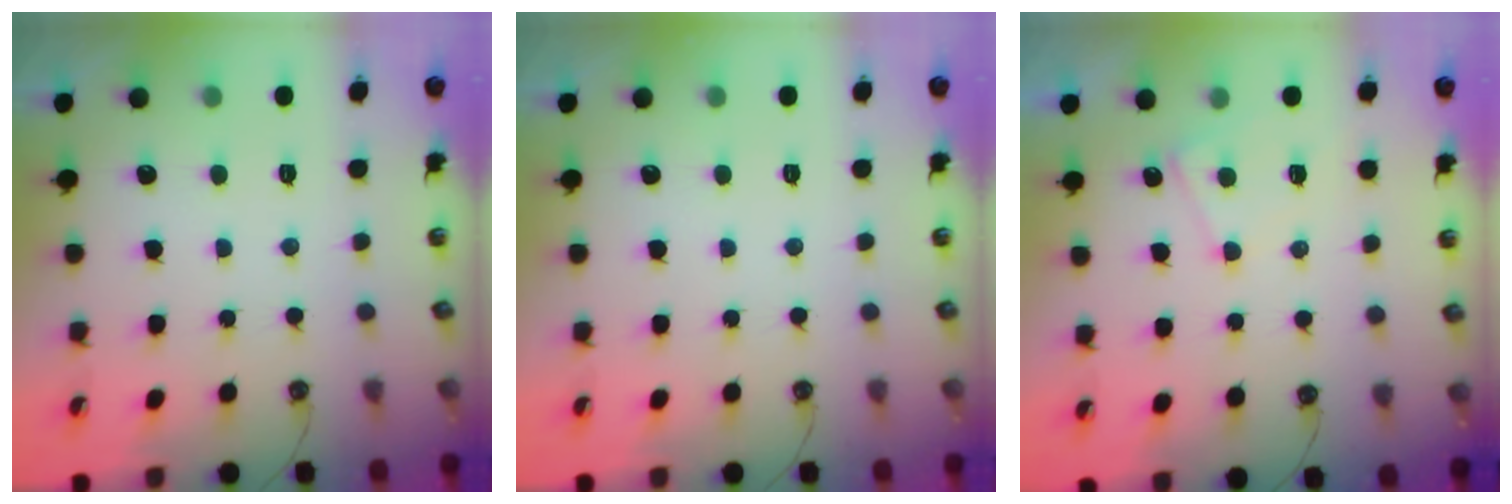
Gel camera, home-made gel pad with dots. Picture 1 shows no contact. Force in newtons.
{"total": 0.0}
{"total": 1.6, "press": 1.6, "slide": 0.5}